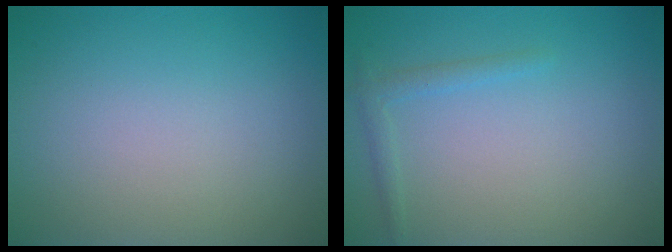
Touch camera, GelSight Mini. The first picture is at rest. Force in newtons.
{"total": 1.2, "press": 1.2, "slide": 0.1}